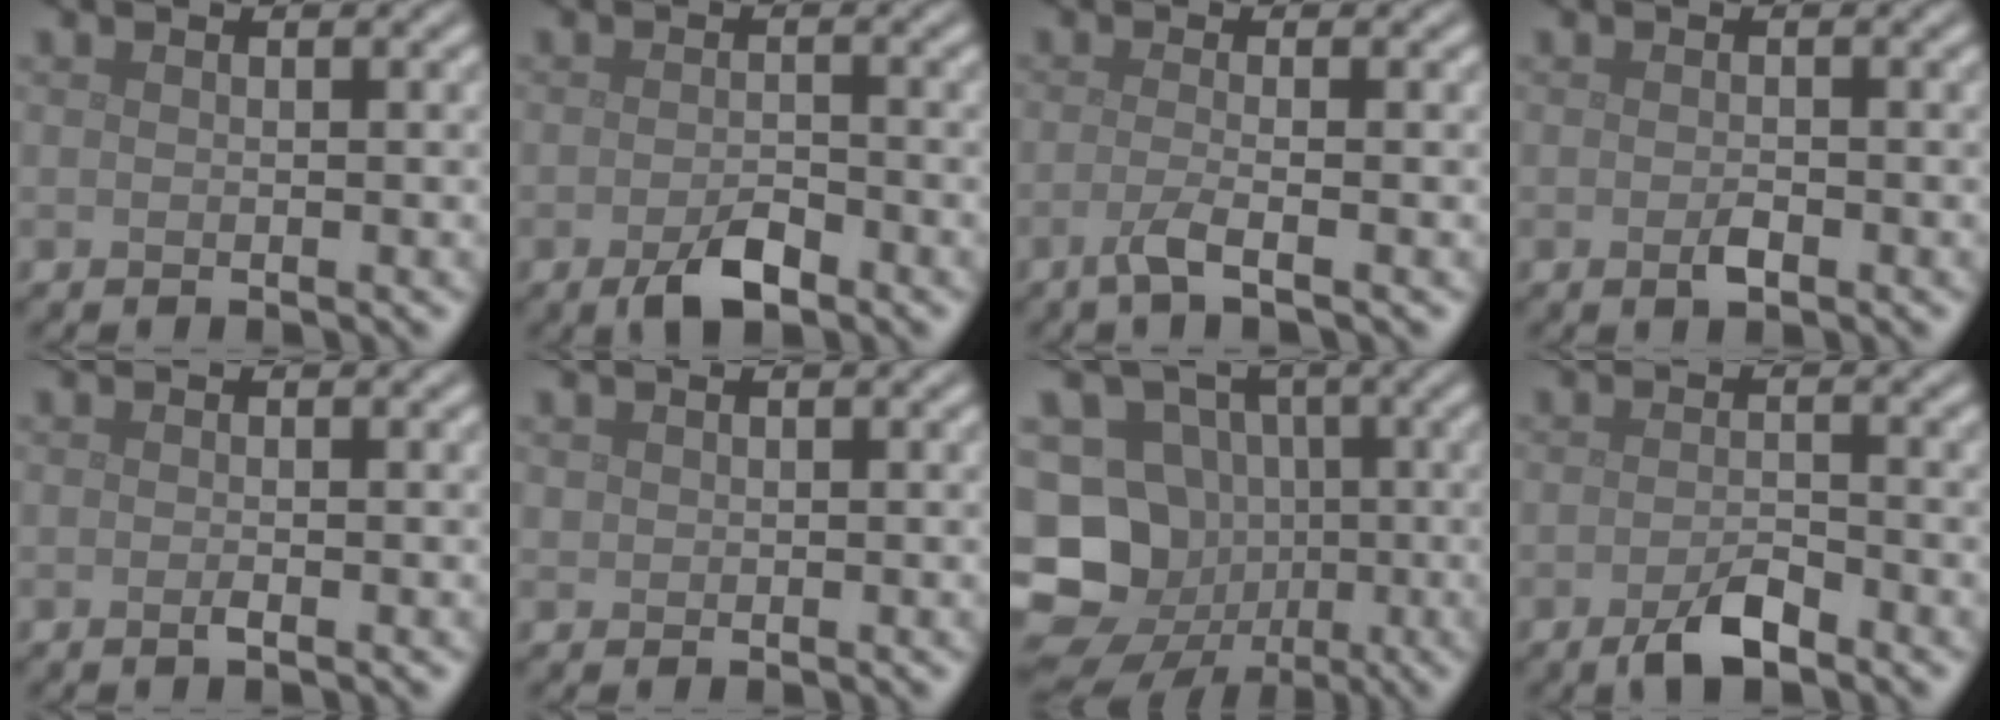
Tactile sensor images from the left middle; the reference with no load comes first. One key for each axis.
{"total": 3.0, "fx": -1.7, "fy": 1.2, "fz": 2.1, "tx": -0.042, "ty": -0.003, "tz": -0.032}
{"total": 2.4, "fx": -1.0, "fy": 0.6, "fz": 2.1, "tx": -0.036, "ty": -0.003, "tz": -0.031}
{"total": 1.1, "fx": -0.5, "fy": 0.4, "fz": 0.9, "tx": -0.020, "ty": -0.001, "tz": -0.008}
{"total": 0.5, "fx": -0.2, "fy": 0.1, "fz": 0.5, "tx": -0.012, "ty": -0.001, "tz": -0.006}
{"total": 0.6, "fx": 0.4, "fy": 0.5, "fz": 0.0, "tx": 0.002, "ty": -0.001, "tz": 0.010}
{"total": 15.9, "fx": -5.9, "fy": 14.1, "fz": 4.6, "tx": -0.121, "ty": -0.008, "tz": -0.108}
{"total": 2.9, "fx": -1.8, "fy": 1.0, "fz": 2.1, "tx": -0.041, "ty": -0.001, "tz": -0.037}